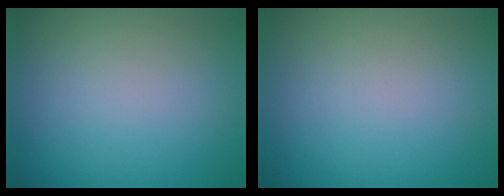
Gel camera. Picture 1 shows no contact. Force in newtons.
{"total": 0.0}